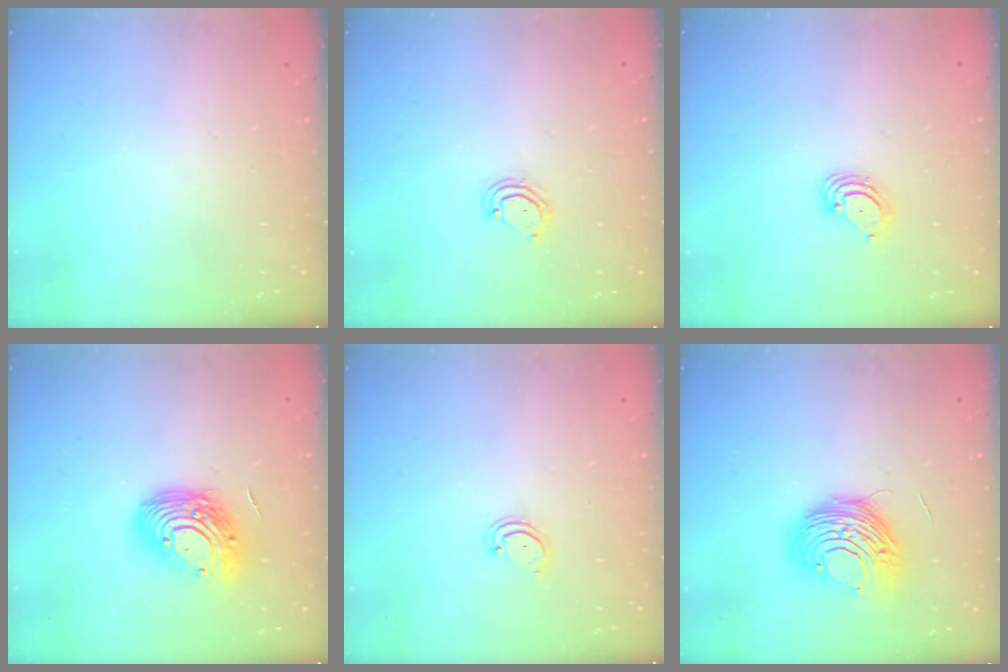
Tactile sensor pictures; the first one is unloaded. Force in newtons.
{"total": 3.9, "press": 3.9, "slide": 0.3}
{"total": 3.6, "press": 3.6, "slide": 0.3}
{"total": 15.2, "press": 15.1, "slide": 1.4}
{"total": 3.0, "press": 3.0, "slide": 0.2}
{"total": 11.0, "press": 11.0, "slide": 0.6}